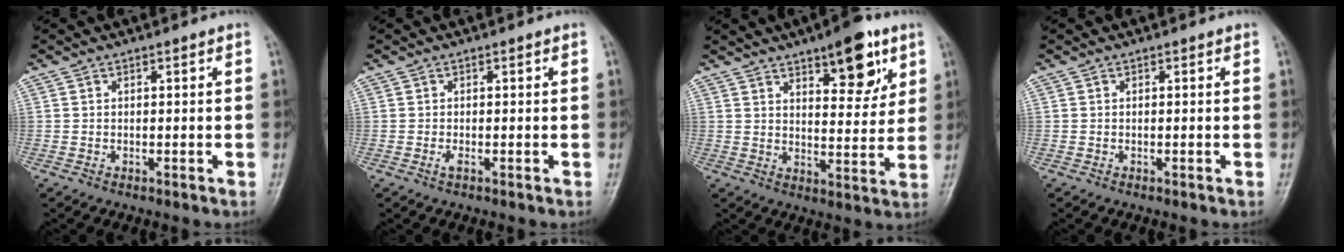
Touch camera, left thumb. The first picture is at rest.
{"total": 1.0, "force": [-0.2, 0.2, 0.9], "torque": [-0.016, 0.001, -0.002]}
{"total": 12.6, "force": [7.1, 4.8, 9.2], "torque": [-0.095, -0.037, 0.102]}
{"total": 0.0}